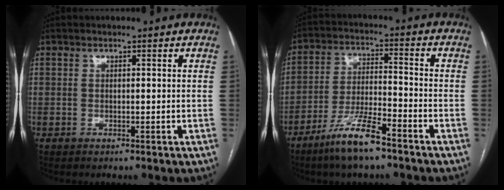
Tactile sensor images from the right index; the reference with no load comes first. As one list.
[{"total": 9.5, "force": [-6.6, 1.2, 6.6], "torque": [-0.132, -0.013, -0.125]}]